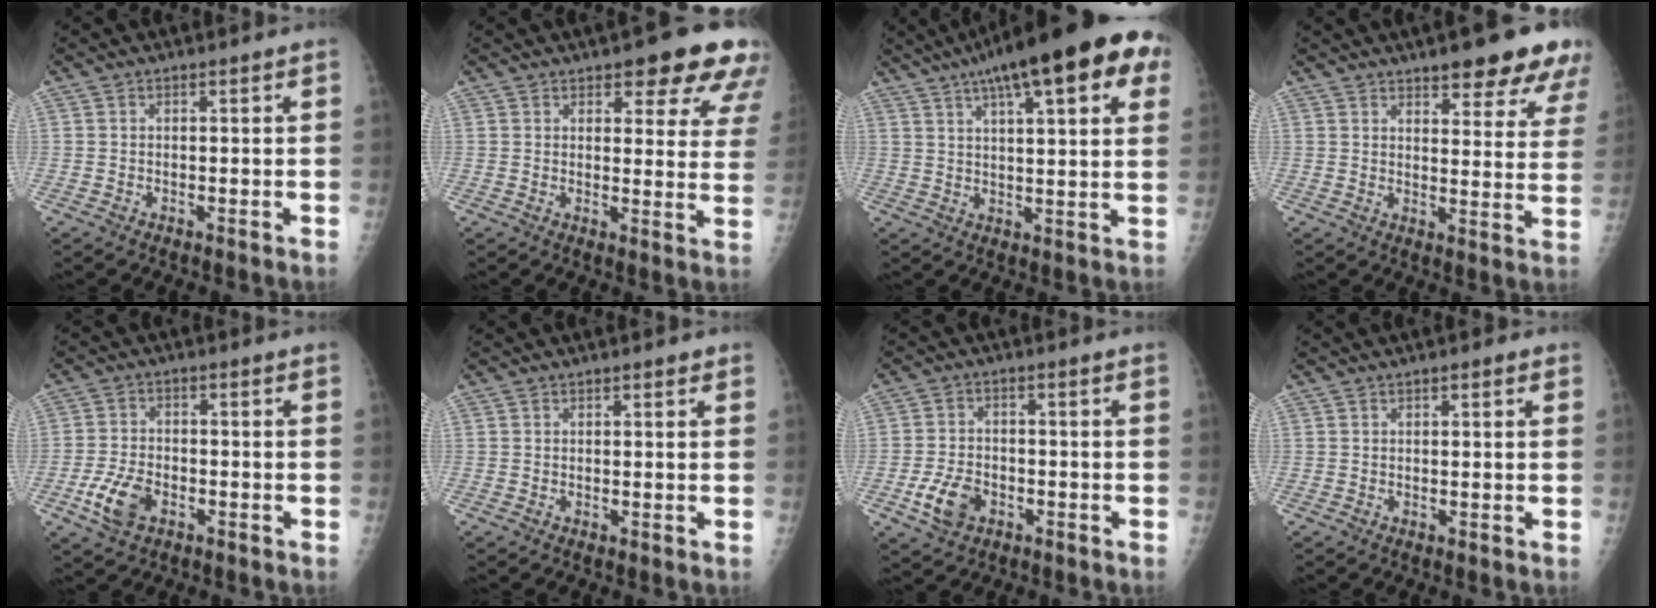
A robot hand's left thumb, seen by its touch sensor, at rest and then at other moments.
{"total": 13.9, "force": [9.0, 5.2, 9.2], "torque": [-0.062, -0.039, 0.094]}
{"total": 23.3, "force": [11.8, 6.4, 19.1], "torque": [-0.266, 0.015, 0.160]}
{"total": 15.7, "force": [11.1, 4.5, 10.2], "torque": [-0.093, -0.053, 0.132]}
{"total": 6.9, "force": [-3.2, 4.2, 4.5], "torque": [-0.087, 0.010, -0.059]}
{"total": 0.9, "force": [0.5, 0.4, 0.6], "torque": [-0.008, 0.000, 0.004]}
{"total": 6.7, "force": [-3.0, 4.6, 3.8], "torque": [-0.066, 0.012, -0.050]}
{"total": 1.7, "force": [0.8, 0.7, 1.3], "torque": [-0.015, 0.001, 0.006]}